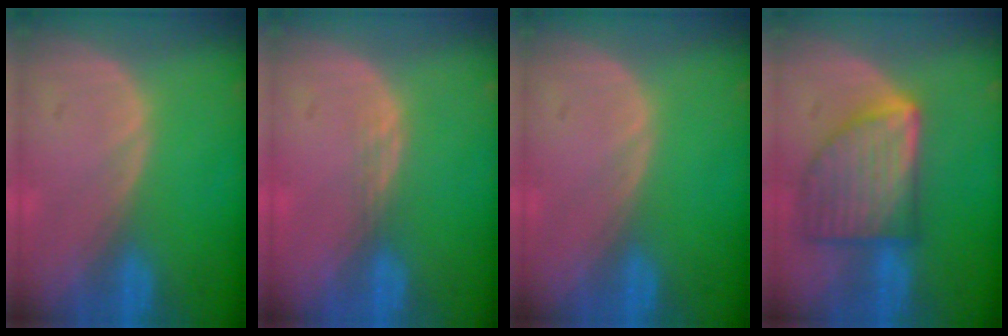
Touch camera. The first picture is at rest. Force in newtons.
{"total": 1.4, "press": 1.1, "slide": 0.9}
{"total": 0.0}
{"total": 9.1, "press": 9.1, "slide": 0.4}